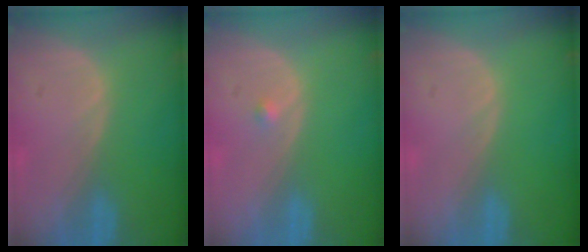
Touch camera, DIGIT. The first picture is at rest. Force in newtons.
{"total": 0.8, "press": 0.6, "slide": 0.4}
{"total": 0.0}